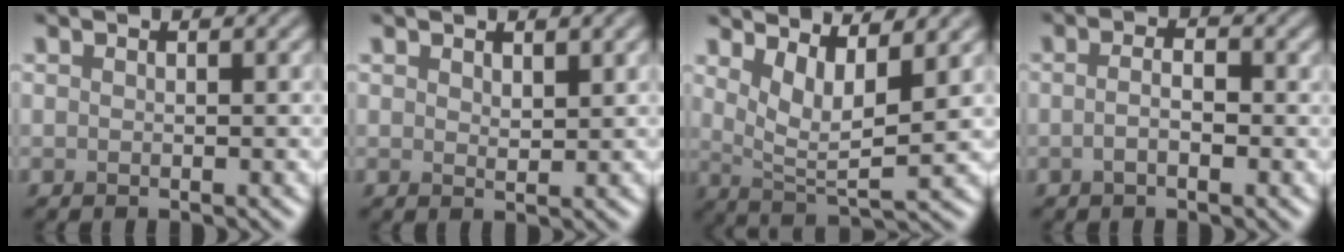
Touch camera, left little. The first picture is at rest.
{"total": 1.7, "force": [1.1, 0.6, 1.1], "torque": [-0.019, -0.004, 0.023]}
{"total": 5.0, "force": [2.5, 1.5, 4.1], "torque": [-0.079, -0.011, 0.050]}
{"total": 2.0, "force": [-0.4, 0.7, 1.8], "torque": [-0.028, -0.003, -0.013]}